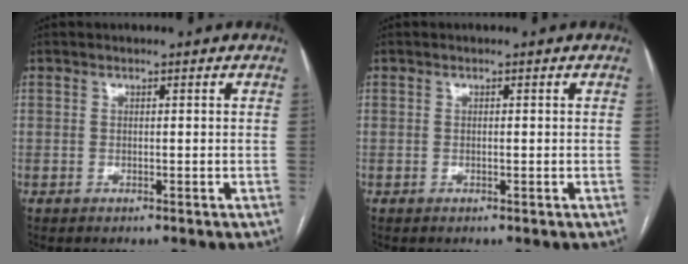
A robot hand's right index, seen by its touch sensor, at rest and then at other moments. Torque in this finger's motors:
{"motor_torque": [-0.19, 0.00, -0.02, 0.00]}